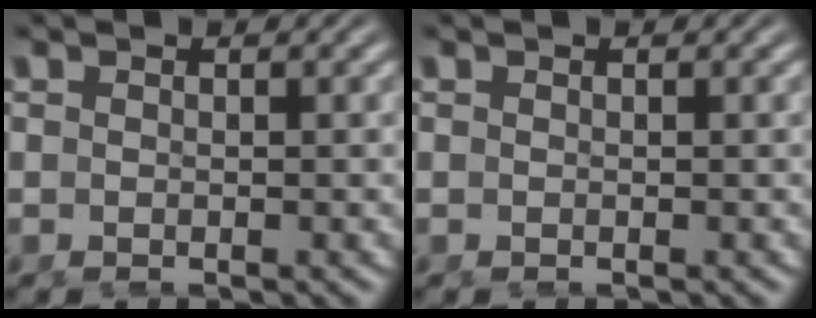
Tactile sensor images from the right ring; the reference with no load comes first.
{"total": 0.0}